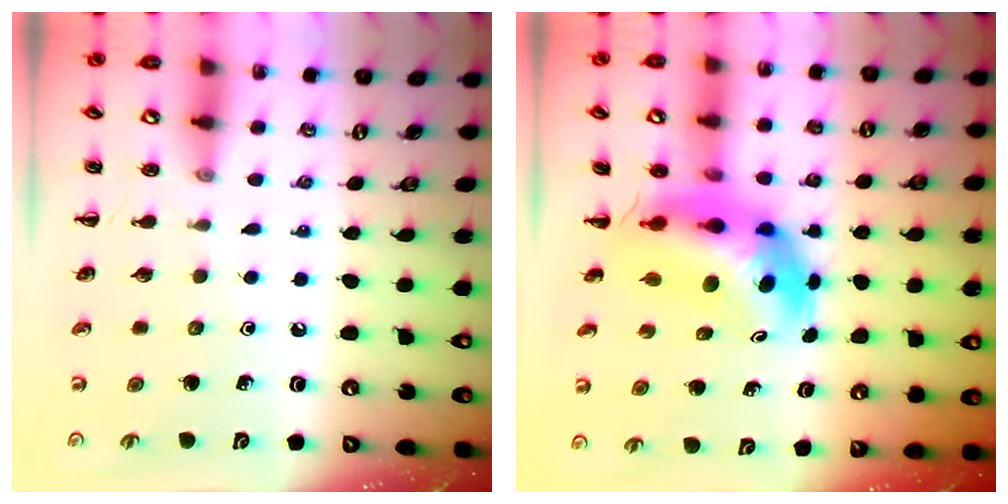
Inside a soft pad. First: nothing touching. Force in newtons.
{"total": 7.6, "press": 7.0, "slide": 3.0}